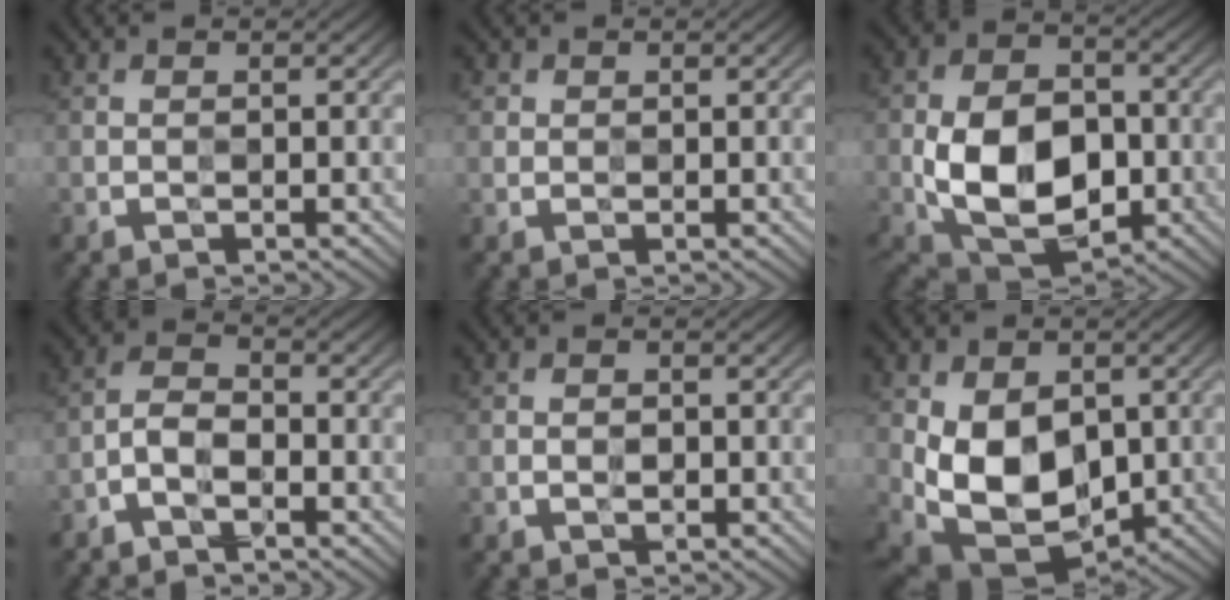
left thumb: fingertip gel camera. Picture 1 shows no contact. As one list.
[{"total": 1.2, "force": [0.6, 1.0, 0.3], "torque": [-0.003, -0.001, 0.010]}, {"total": 12.6, "force": [-3.3, 7.9, 9.3], "torque": [-0.189, -0.018, -0.063]}, {"total": 3.4, "force": [-2.3, 1.3, 2.2], "torque": [-0.044, 0.006, -0.053]}, {"total": 1.1, "force": [-0.4, 0.7, 0.7], "torque": [-0.010, -0.001, -0.008]}, {"total": 11.2, "force": [-1.0, 7.6, 8.2], "torque": [-0.166, -0.029, -0.012]}]